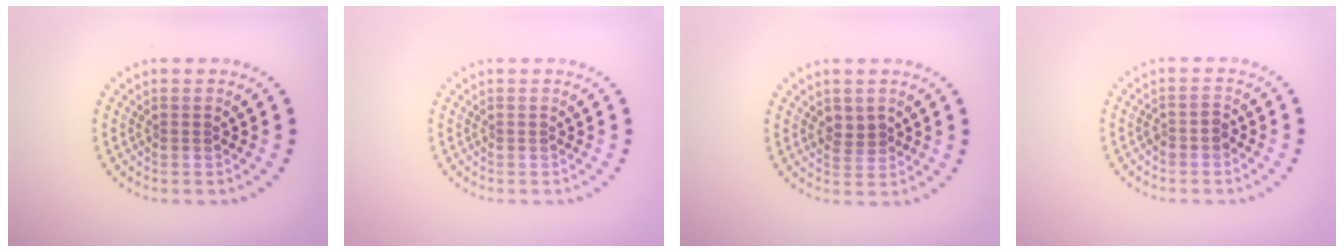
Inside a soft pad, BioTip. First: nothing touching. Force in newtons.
{"total": 0.0}
{"total": 1.7, "press": 1.6, "slide": 0.5}
{"total": 1.2, "press": 1.0, "slide": 0.6}